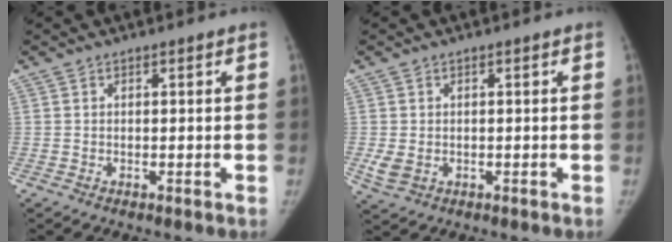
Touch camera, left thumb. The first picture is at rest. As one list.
[{"total": 3.0, "force": [-0.5, 2.3, 1.8], "torque": [-0.036, -0.006, 0.000]}]